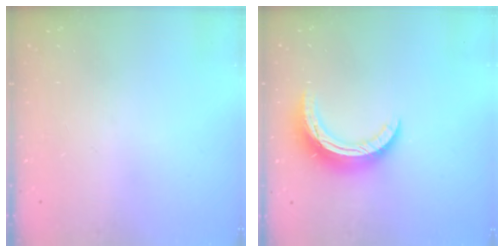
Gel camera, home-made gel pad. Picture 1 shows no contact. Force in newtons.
{"total": 11.8, "press": 11.8, "slide": 0.9}